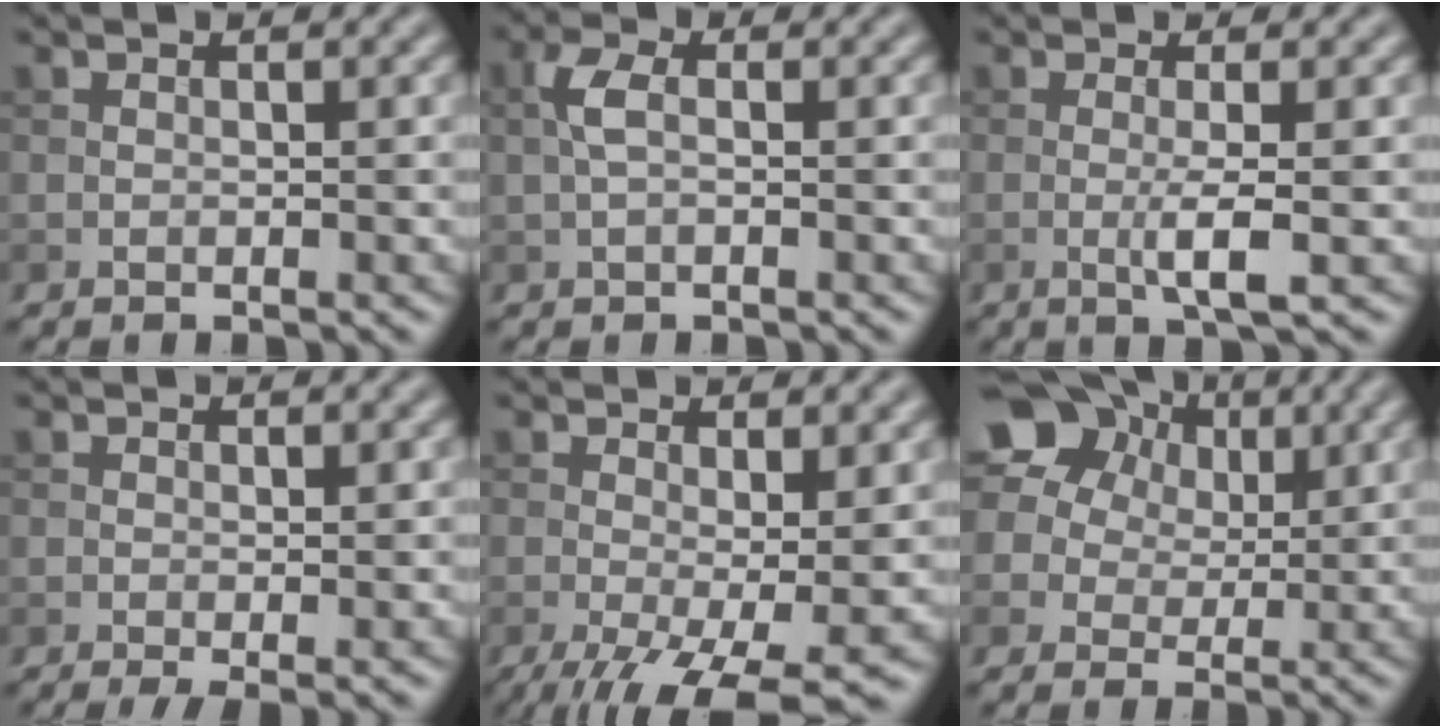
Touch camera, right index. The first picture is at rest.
{"total": 2.3, "force": [0.1, 1.1, 2.1], "torque": [-0.046, 0.007, -0.004]}
{"total": 3.1, "force": [-0.4, 0.4, 3.0], "torque": [-0.055, -0.006, -0.010]}
{"total": 1.5, "force": [-0.2, 0.2, 1.4], "torque": [-0.023, -0.010, -0.004]}
{"total": 8.2, "force": [-2.7, 2.4, 7.3], "torque": [-0.125, -0.021, -0.034]}
{"total": 16.3, "force": [8.4, 11.8, 7.6], "torque": [-0.191, 0.043, 0.154]}